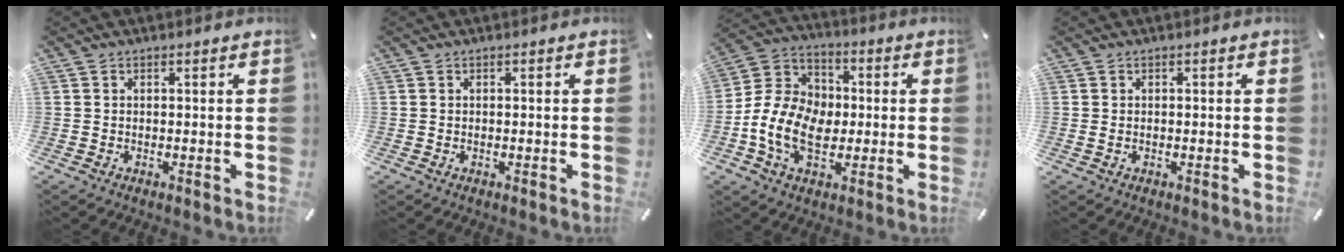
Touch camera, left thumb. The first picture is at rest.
{"total": 0.0}
{"total": 13.1, "force": [-2.5, 10.0, 8.0], "torque": [-0.189, 0.020, -0.041]}
{"total": 0.8, "force": [-0.1, 0.5, 0.5], "torque": [-0.010, 0.001, -0.003]}